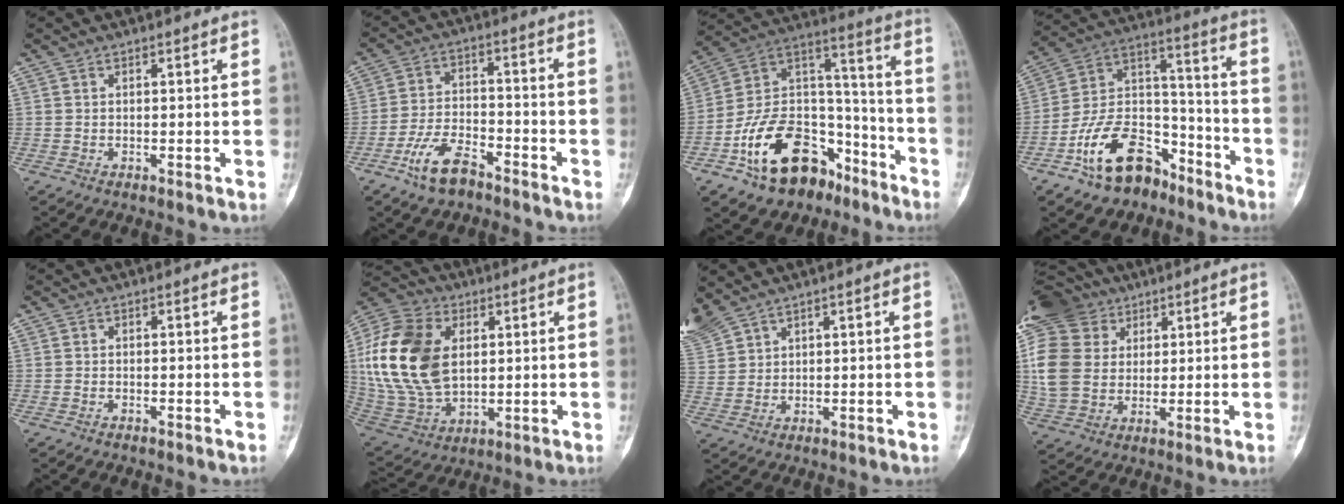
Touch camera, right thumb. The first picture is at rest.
{"total": 9.0, "force": [-6.0, 4.1, 5.3], "torque": [-0.100, 0.034, -0.116]}
{"total": 23.6, "force": [-13.0, 14.5, 13.2], "torque": [-0.196, 0.103, -0.213]}
{"total": 17.6, "force": [-11.0, 10.3, 9.2], "torque": [-0.126, 0.101, -0.192]}
{"total": 0.0}
{"total": 22.0, "force": [3.6, 14.6, 16.1], "torque": [-0.324, -0.008, 0.075]}
{"total": 7.4, "force": [6.0, 3.1, 3.2], "torque": [-0.088, -0.002, 0.140]}
{"total": 19.5, "force": [7.0, 15.4, 9.8], "torque": [-0.215, 0.014, 0.137]}